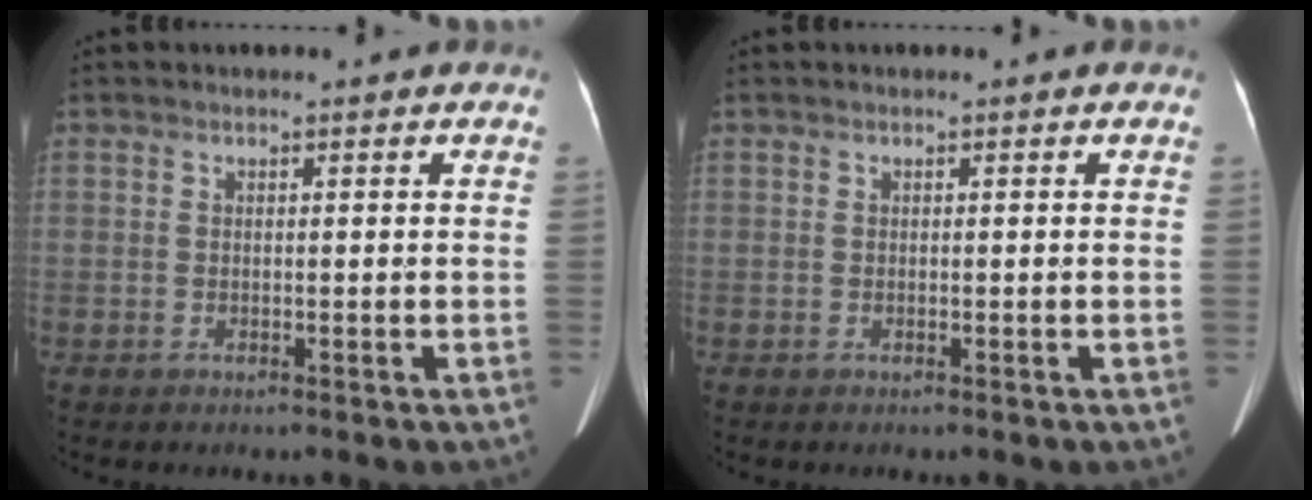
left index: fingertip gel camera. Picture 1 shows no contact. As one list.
[{"total": 0.0}]